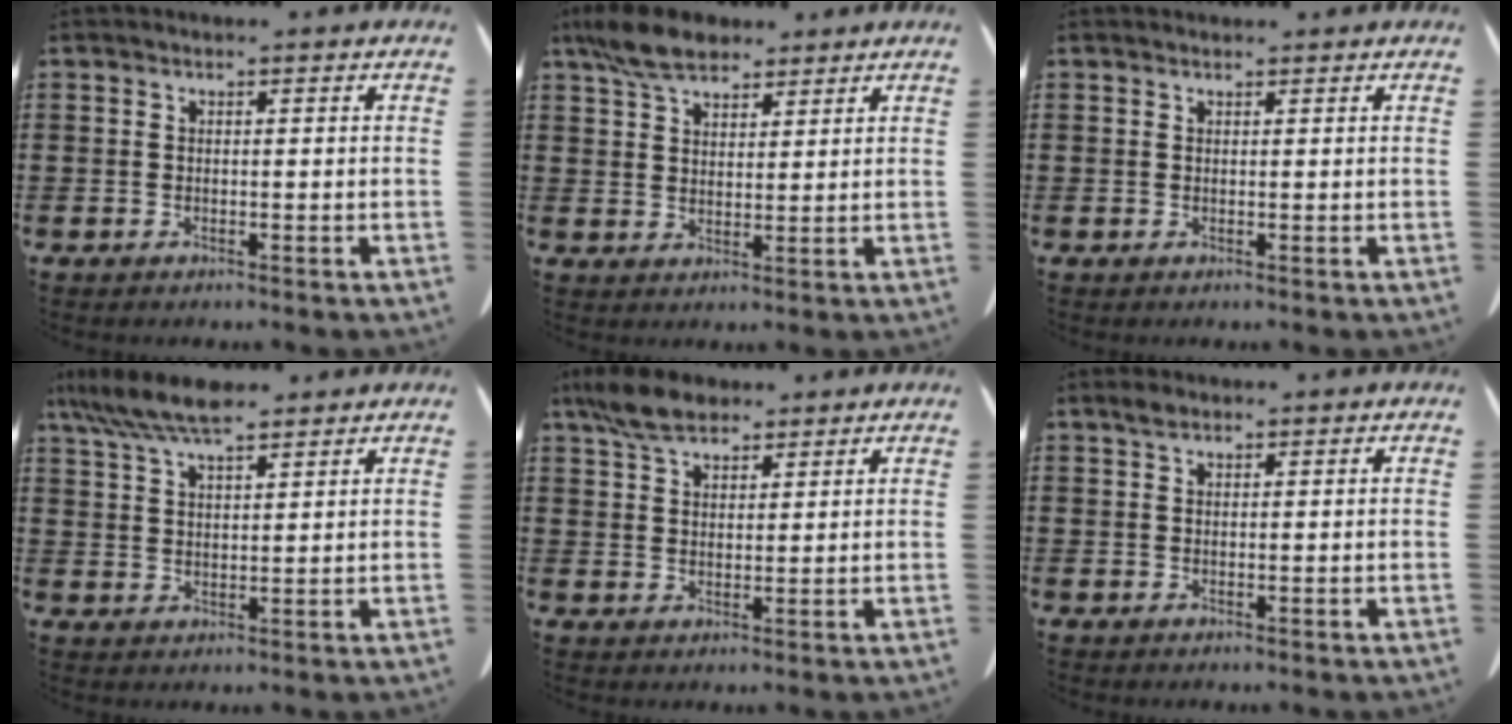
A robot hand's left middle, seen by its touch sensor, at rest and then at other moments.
{"total": 7.1, "force": [5.4, 3.2, 3.4], "torque": [-0.084, 0.001, 0.103]}
{"total": 0.7, "force": [0.6, 0.3, 0.0], "torque": [-0.002, -0.001, 0.013]}
{"total": 7.8, "force": [6.2, 1.9, 4.4], "torque": [-0.101, -0.013, 0.116]}
{"total": 6.2, "force": [4.7, 2.8, 2.9], "torque": [-0.073, 0.002, 0.091]}
{"total": 1.4, "force": [0.9, 0.8, 0.7], "torque": [-0.018, 0.003, 0.017]}